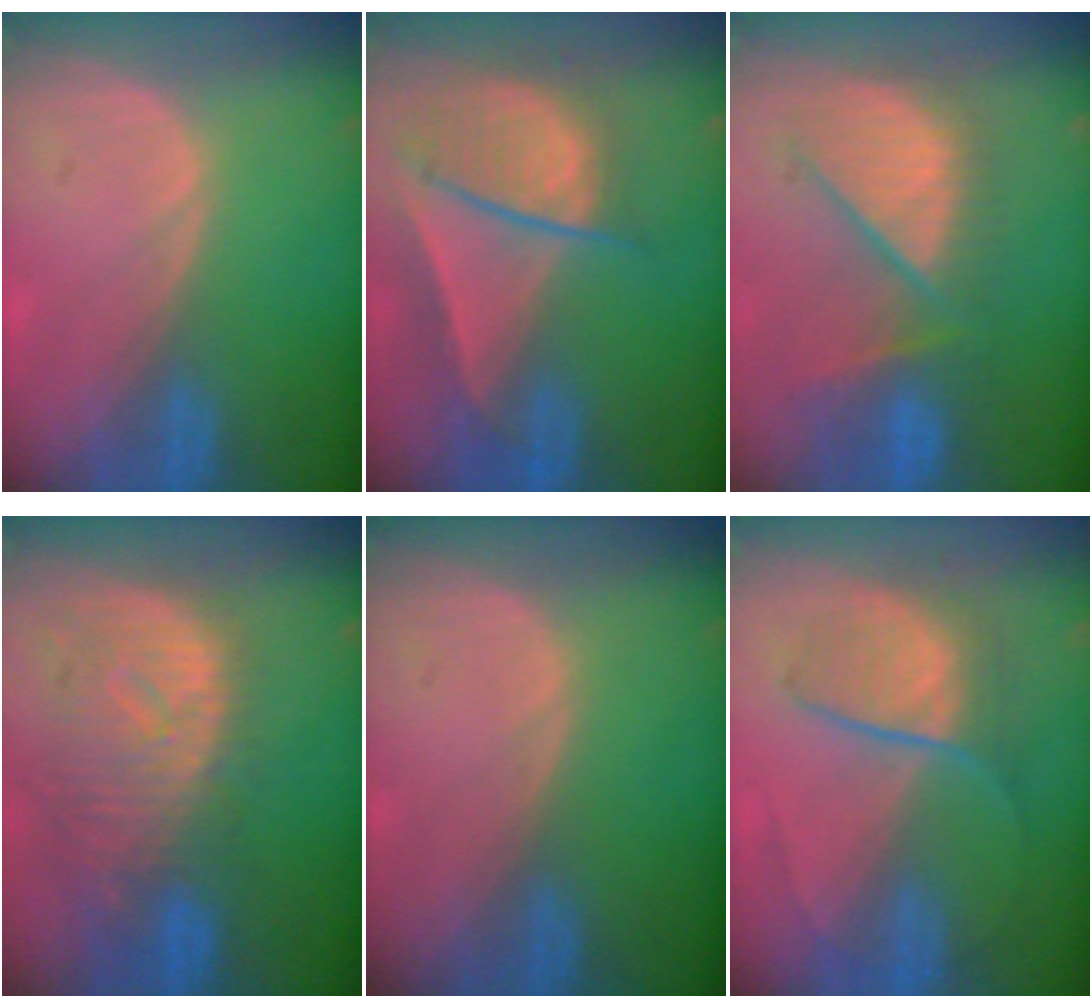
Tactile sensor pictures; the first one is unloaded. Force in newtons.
{"total": 9.2, "press": 8.0, "slide": 4.4}
{"total": 9.7, "press": 9.3, "slide": 3.0}
{"total": 11.4, "press": 9.9, "slide": 5.6}
{"total": 0.0}
{"total": 6.7, "press": 6.6, "slide": 1.1}